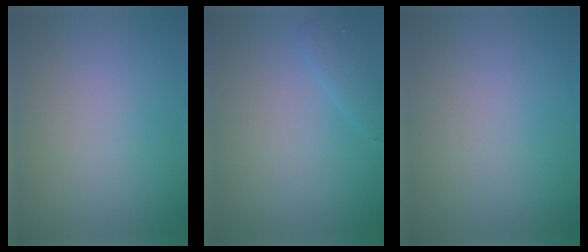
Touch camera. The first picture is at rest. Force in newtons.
{"total": 1.4, "press": 1.4, "slide": 0.1}
{"total": 0.0}